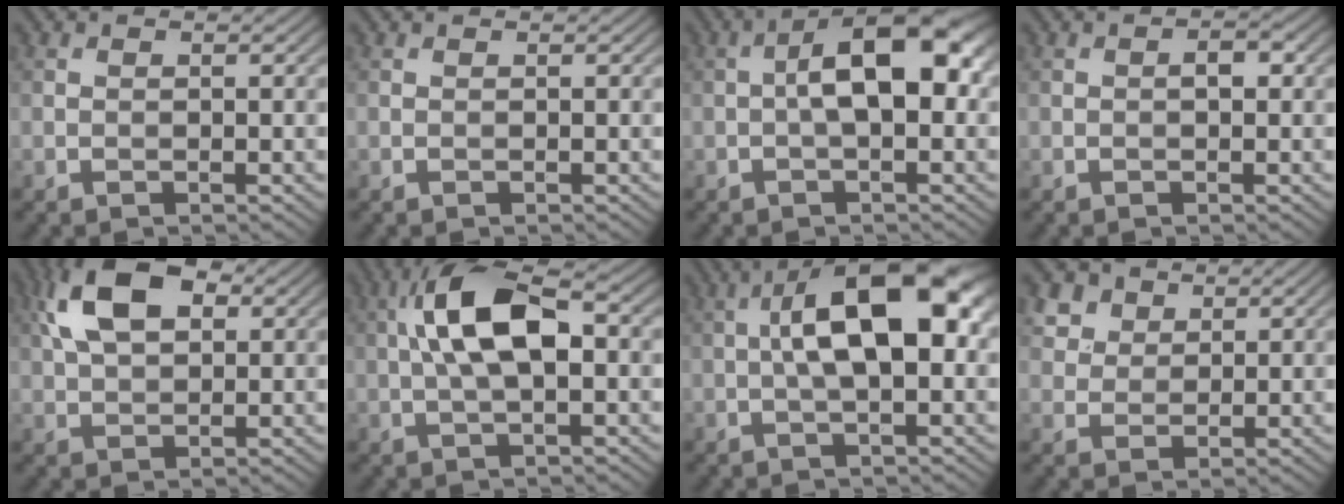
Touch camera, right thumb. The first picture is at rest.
{"total": 0.0}
{"total": 8.9, "force": [0.1, 3.9, 8.0], "torque": [-0.123, 0.019, -0.007]}
{"total": 1.5, "force": [0.1, 0.7, 1.3], "torque": [-0.016, 0.004, -0.002]}
{"total": 9.9, "force": [3.5, 5.4, 7.5], "torque": [-0.158, 0.022, 0.058]}
{"total": 9.8, "force": [1.2, 4.0, 8.9], "torque": [-0.176, 0.024, 0.013]}
{"total": 12.4, "force": [1.1, 5.2, 11.2], "torque": [-0.172, 0.024, 0.011]}
{"total": 5.7, "force": [3.4, 3.9, 2.3], "torque": [-0.079, -0.002, 0.074]}